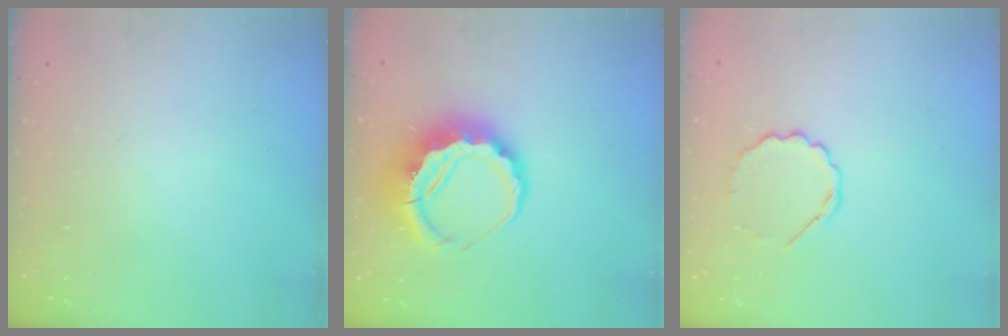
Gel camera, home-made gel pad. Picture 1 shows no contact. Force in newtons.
{"total": 9.2, "press": 9.0, "slide": 1.9}
{"total": 6.6, "press": 6.3, "slide": 1.9}